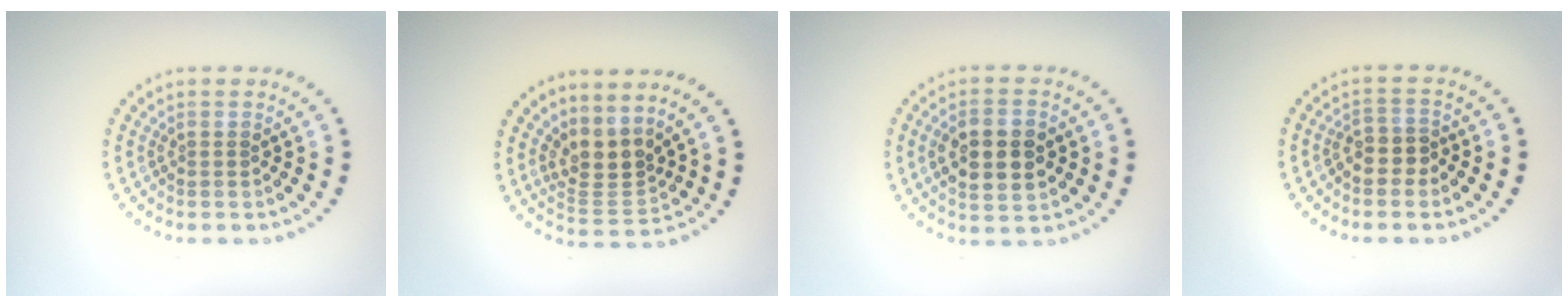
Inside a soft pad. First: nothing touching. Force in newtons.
{"total": 3.2, "press": 2.3, "slide": 2.1}
{"total": 5.5, "press": 5.5, "slide": 0.4}
{"total": 2.4, "press": 2.2, "slide": 1.0}